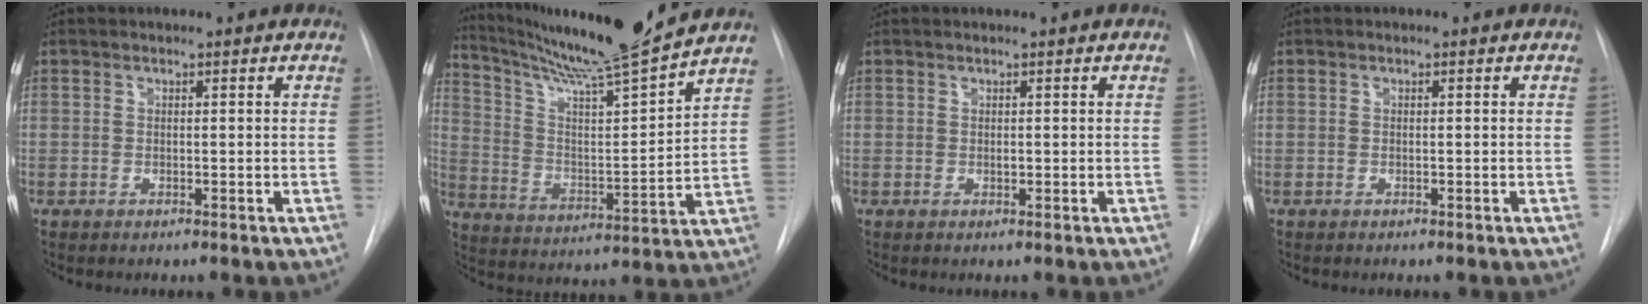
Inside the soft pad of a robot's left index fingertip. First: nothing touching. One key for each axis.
{"total": 17.3, "fx": 15.7, "fy": -2.0, "fz": 7.2, "tx": -0.130, "ty": -0.031, "tz": 0.254}
{"total": 0.9, "fx": 0.6, "fy": 0.3, "fz": 0.6, "tx": -0.009, "ty": 0.004, "tz": 0.011}
{"total": 0.0}